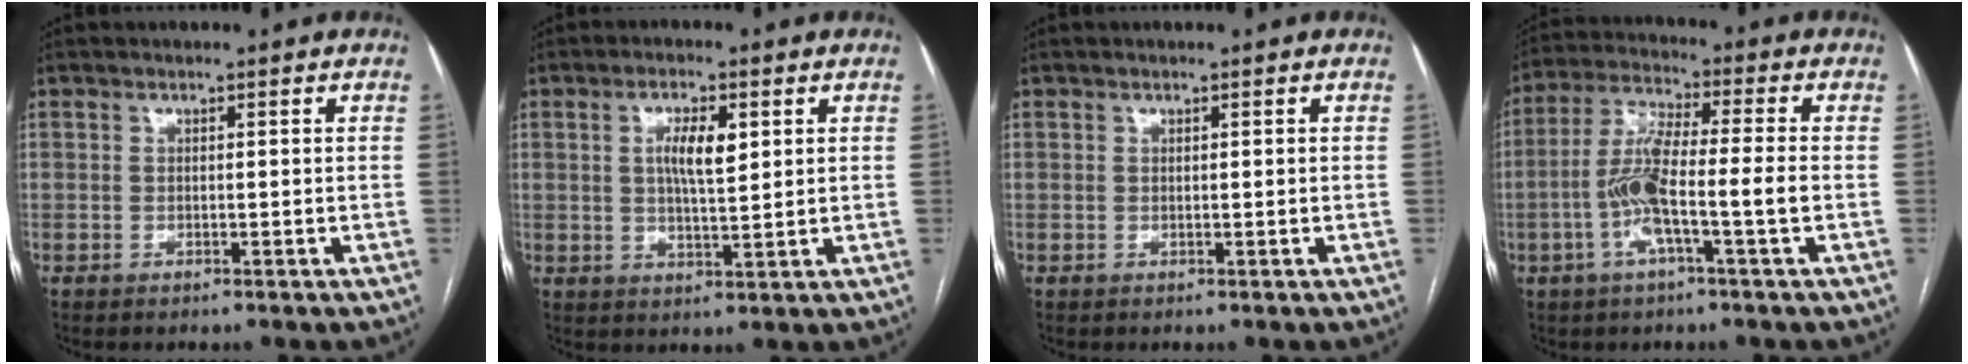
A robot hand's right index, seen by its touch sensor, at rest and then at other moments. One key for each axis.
{"total": 5.4, "fx": 1.5, "fy": 1.4, "fz": 5.1, "tx": -0.095, "ty": 0.002, "tz": 0.028}
{"total": 0.0}
{"total": 9.7, "fx": -2.5, "fy": 0.3, "fz": 9.4, "tx": -0.190, "ty": 0.011, "tz": -0.053}